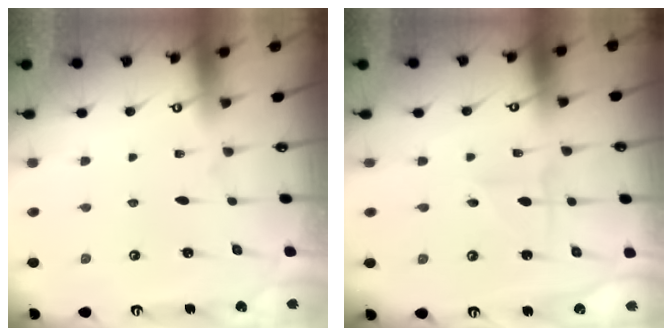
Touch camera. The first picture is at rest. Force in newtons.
{"total": 2.2, "press": 2.2, "slide": 0.1}